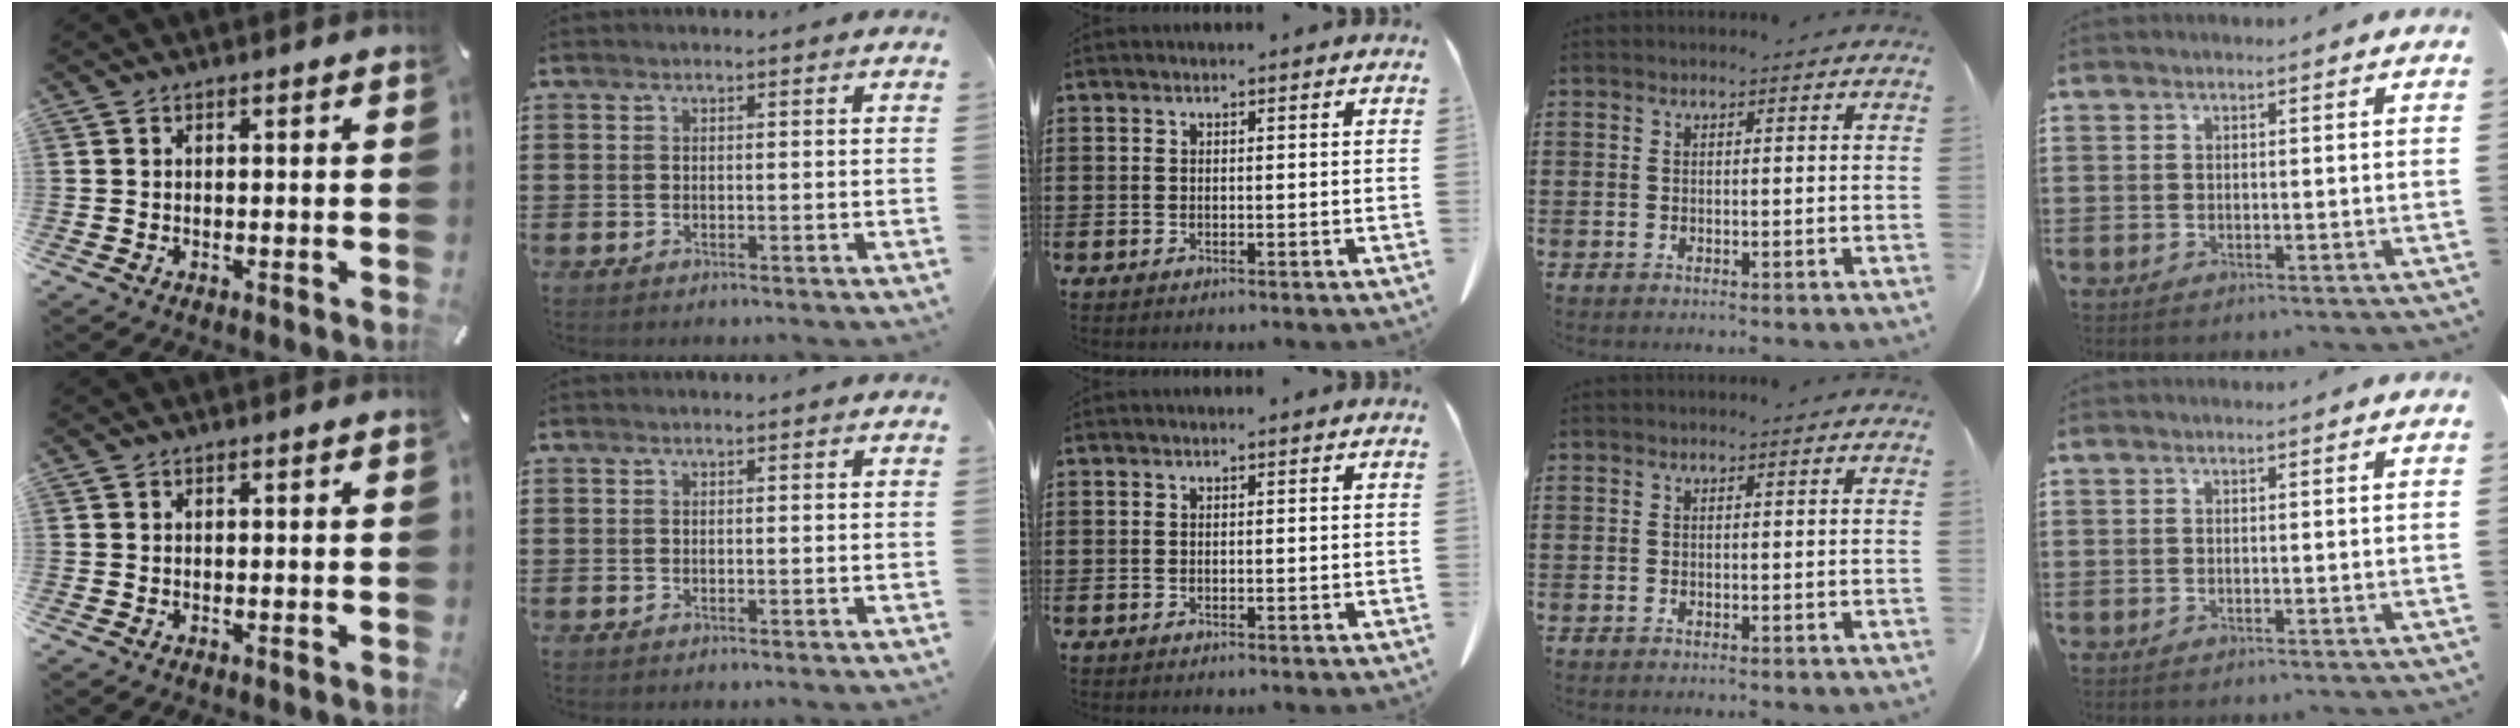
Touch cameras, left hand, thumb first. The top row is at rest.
{}